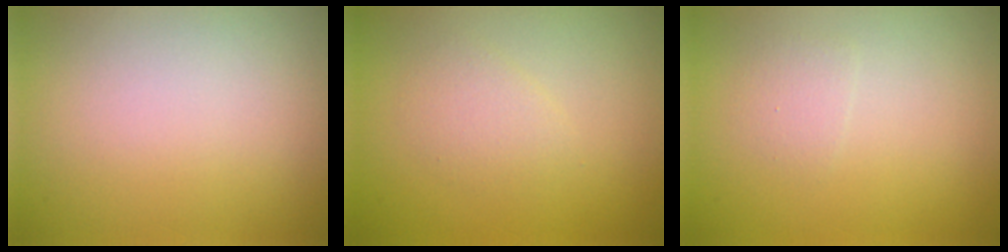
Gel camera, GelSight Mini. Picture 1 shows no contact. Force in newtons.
{"total": 1.6, "press": 1.6, "slide": 0.1}
{"total": 1.1, "press": 1.1, "slide": 0.1}